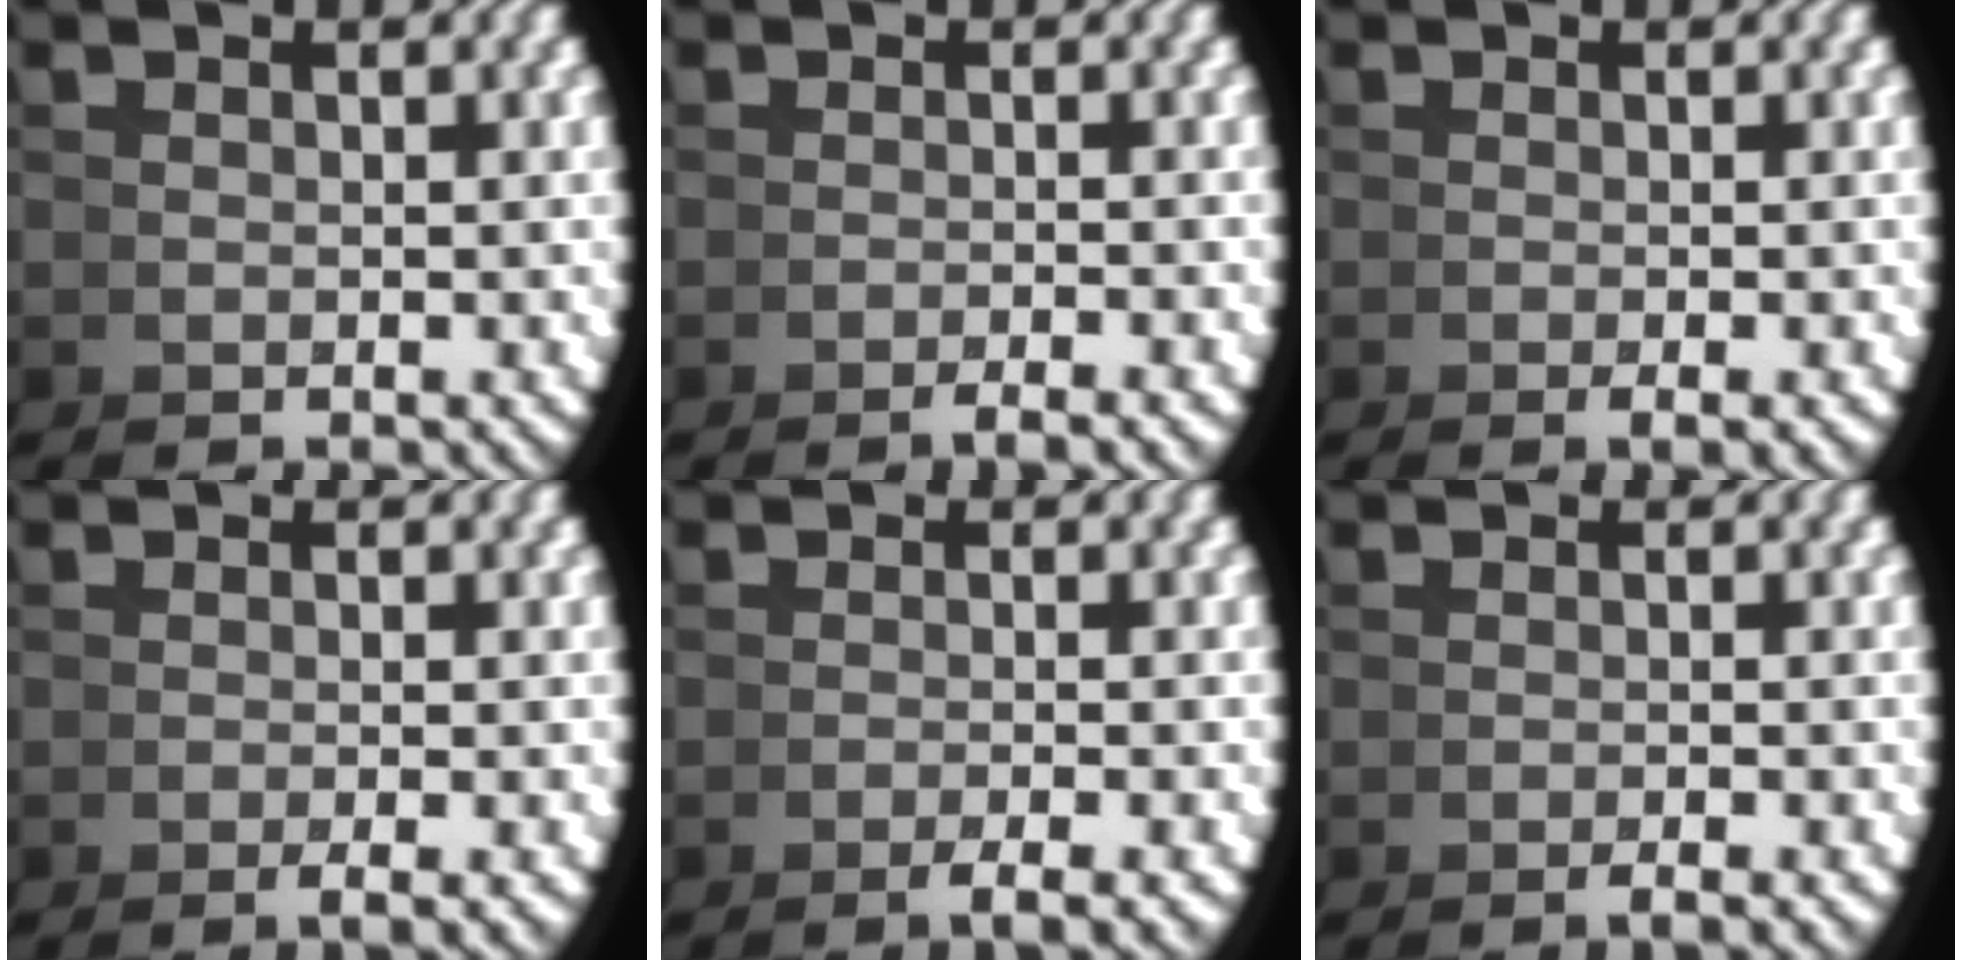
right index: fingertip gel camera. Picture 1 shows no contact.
{"total": 2.0, "force": [-1.8, -0.3, 0.9], "torque": [-0.002, 0.014, -0.037]}
{"total": 1.5, "force": [-1.0, 0.2, 1.0], "torque": [-0.015, 0.001, -0.015]}
{"total": 2.1, "force": [-1.7, 0.1, 1.3], "torque": [-0.010, 0.010, -0.031]}
{"total": 2.9, "force": [-2.3, -0.1, 1.8], "torque": [-0.013, 0.012, -0.043]}
{"total": 1.7, "force": [-1.5, -0.1, 0.8], "torque": [-0.002, 0.012, -0.032]}